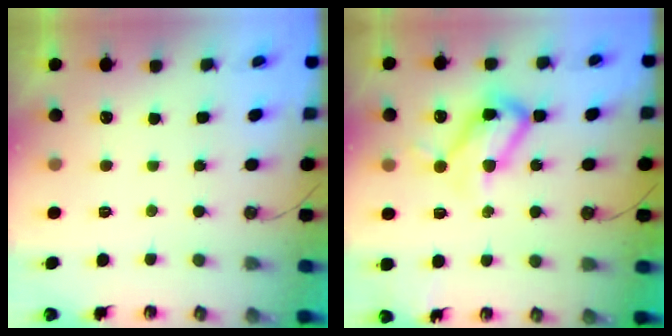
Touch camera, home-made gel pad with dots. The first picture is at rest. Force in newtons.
{"total": 13.6, "press": 13.6, "slide": 0.9}